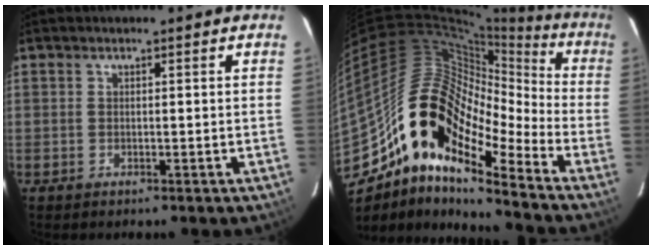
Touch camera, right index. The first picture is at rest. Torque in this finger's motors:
{"motor_torque": [0.97, -0.79, 1.05, 0.21]}